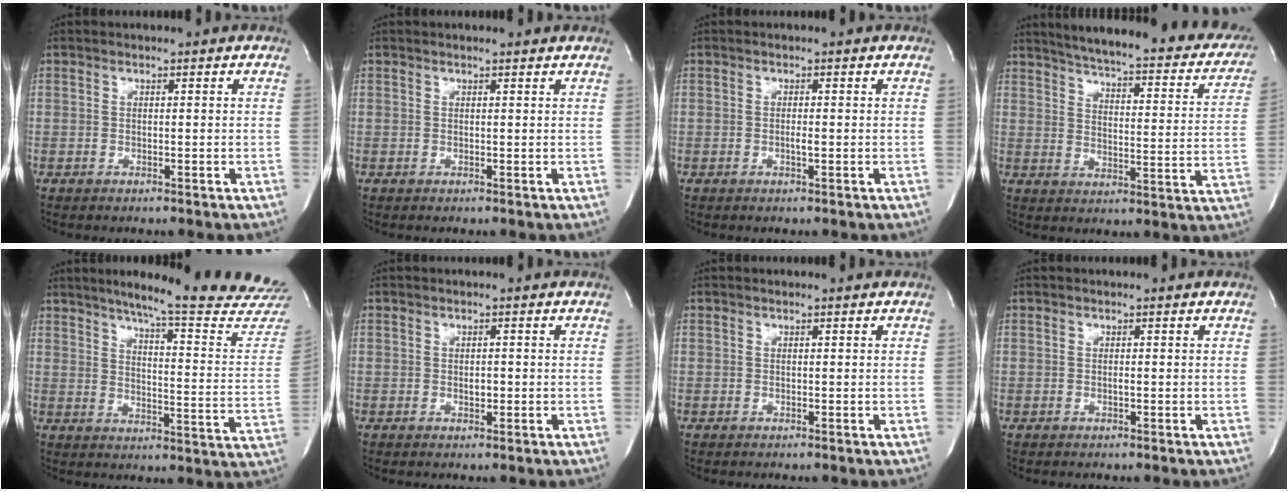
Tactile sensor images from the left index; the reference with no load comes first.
{"total": 1.7, "force": [1.6, 0.1, 0.6], "torque": [-0.014, 0.010, 0.018]}
{"total": 0.9, "force": [-0.2, 0.0, 0.9], "torque": [-0.017, -0.001, -0.004]}
{"total": 28.6, "force": [24.4, 6.1, 13.7], "torque": [-0.200, -0.046, 0.285]}
{"total": 23.5, "force": [21.2, -0.3, 9.9], "torque": [-0.135, -0.103, 0.255]}
{"total": 1.0, "force": [-0.1, 0.6, 0.9], "torque": [-0.015, 0.000, -0.001]}
{"total": 0.0}
{"total": 0.0}